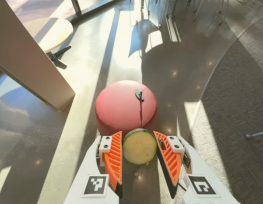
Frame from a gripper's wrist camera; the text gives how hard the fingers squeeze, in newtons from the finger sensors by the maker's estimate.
{"total": 9.0, "left": 9.0, "right": 8.9}